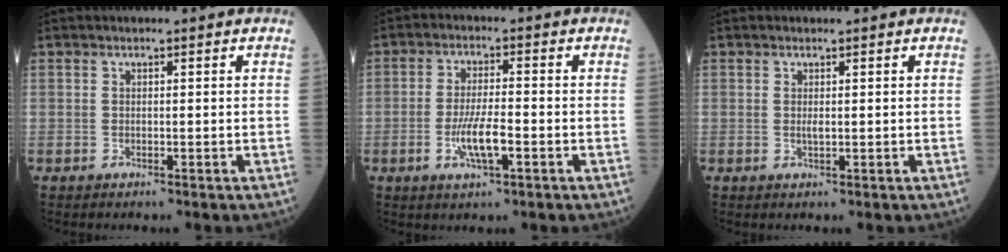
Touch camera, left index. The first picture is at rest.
{"total": 5.7, "force": [-2.0, 1.1, 5.3], "torque": [-0.108, -0.005, -0.036]}
{"total": 0.7, "force": [0.2, 0.2, 0.6], "torque": [-0.017, -0.003, 0.004]}